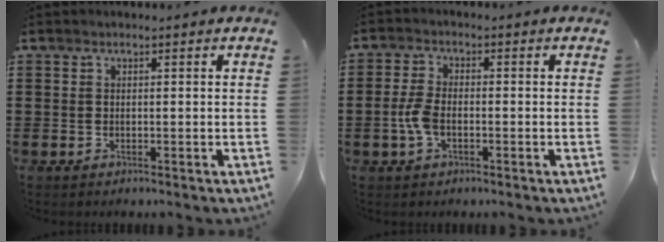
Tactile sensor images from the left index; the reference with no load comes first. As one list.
[{"total": 4.3, "force": [-0.9, 2.1, 3.6], "torque": [-0.093, -0.005, -0.022]}]